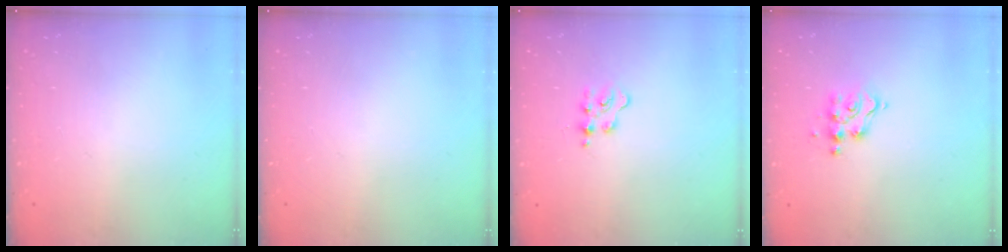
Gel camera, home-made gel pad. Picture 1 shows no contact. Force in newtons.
{"total": 0.0}
{"total": 3.7, "press": 3.6, "slide": 0.4}
{"total": 6.8, "press": 6.7, "slide": 0.6}